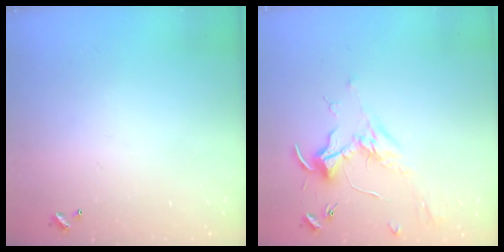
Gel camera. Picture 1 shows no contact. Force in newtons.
{"total": 1.7, "press": 1.5, "slide": 0.8}